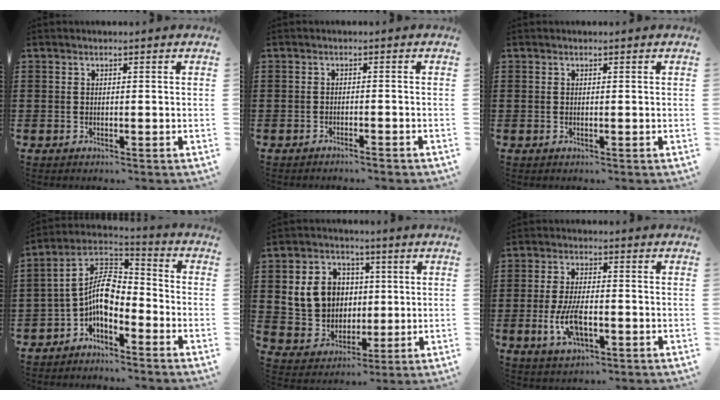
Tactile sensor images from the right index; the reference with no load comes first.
{"total": 1.3, "force": [-1.3, -0.1, 0.4], "torque": [-0.009, 0.001, -0.024]}
{"total": 0.0}
{"total": 7.8, "force": [-2.3, 3.8, 6.4], "torque": [-0.148, -0.013, -0.053]}
{"total": 8.7, "force": [1.8, 7.7, 3.6], "torque": [-0.095, 0.021, 0.036]}
{"total": 7.2, "force": [-2.1, 3.3, 6.1], "torque": [-0.144, -0.006, -0.043]}